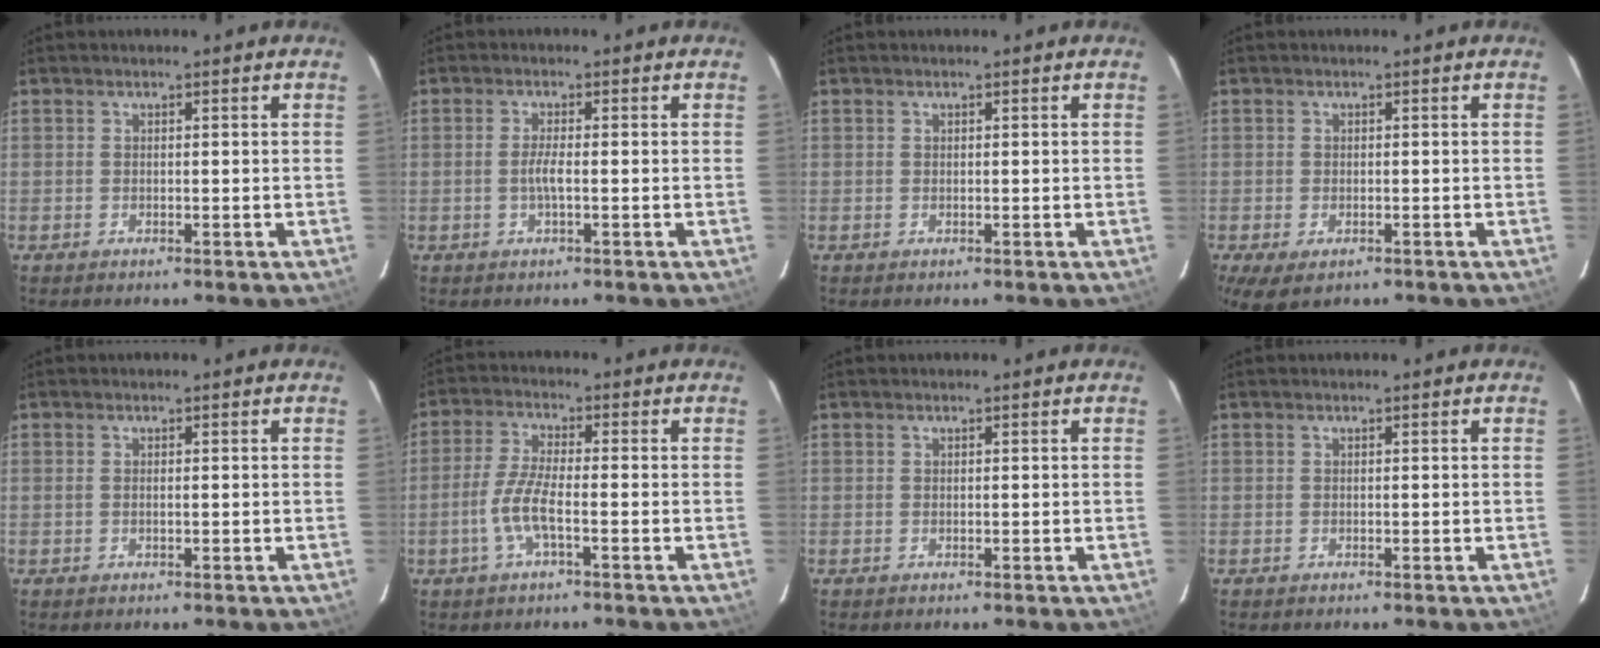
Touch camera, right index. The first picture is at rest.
{"total": 2.4, "force": [-0.5, 0.1, 2.3], "torque": [-0.046, -0.001, -0.011]}
{"total": 0.0}
{"total": 5.7, "force": [-2.9, 3.1, 3.8], "torque": [-0.077, -0.024, -0.044]}
{"total": 0.6, "force": [0.0, 0.2, 0.5], "torque": [-0.011, 0.000, 0.000]}
{"total": 6.3, "force": [-2.3, 1.1, 5.7], "torque": [-0.126, 0.000, -0.046]}
{"total": 0.0}
{"total": 0.0}